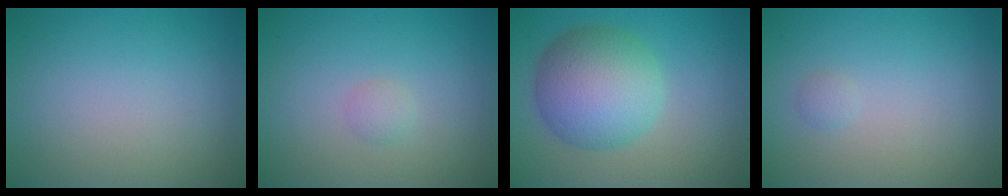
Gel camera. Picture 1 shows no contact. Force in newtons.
{"total": 0.9, "press": 0.9, "slide": 0.0}
{"total": 8.0, "press": 8.0, "slide": 0.2}
{"total": 0.6, "press": 0.6, "slide": 0.1}